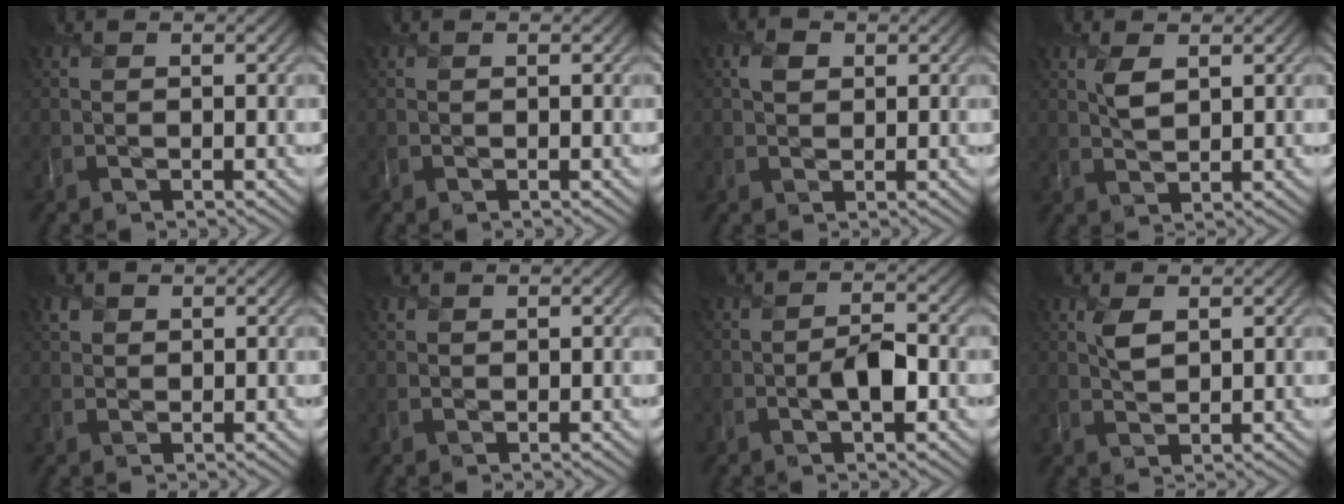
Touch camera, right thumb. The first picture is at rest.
{"total": 0.0}
{"total": 1.7, "force": [0.6, 1.4, 0.8], "torque": [-0.020, 0.002, 0.010]}
{"total": 2.5, "force": [1.2, 1.1, 1.9], "torque": [-0.043, 0.000, 0.026]}
{"total": 1.4, "force": [0.9, 1.1, 0.3], "torque": [-0.009, 0.002, 0.019]}
{"total": 0.6, "force": [0.5, 0.3, -0.2], "torque": [0.001, -0.002, 0.011]}
{"total": 3.4, "force": [-1.0, 1.4, 3.0], "torque": [-0.057, 0.000, -0.020]}
{"total": 2.5, "force": [1.2, 1.1, 1.8], "torque": [-0.042, 0.001, 0.026]}